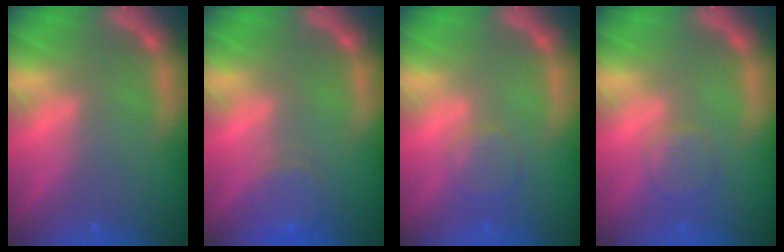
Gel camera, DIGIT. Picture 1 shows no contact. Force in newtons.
{"total": 3.0}
{"total": 2.4}
{"total": 2.4}